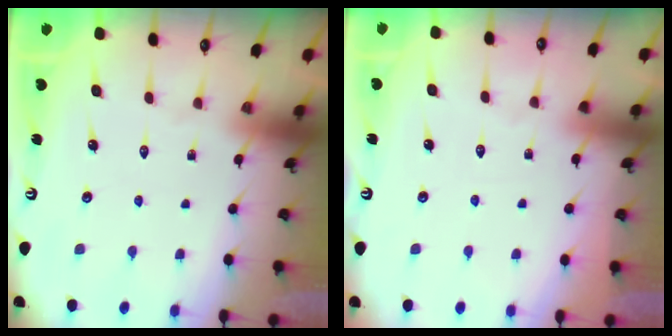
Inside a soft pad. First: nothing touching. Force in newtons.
{"total": 2.2, "press": 2.2, "slide": 0.3}